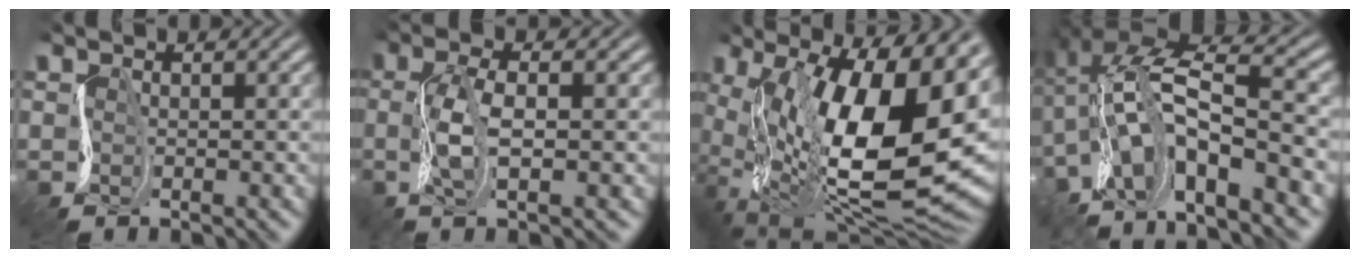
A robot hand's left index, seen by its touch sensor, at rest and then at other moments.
{"total": 3.5, "force": [-1.8, 0.1, 3.0], "torque": [-0.057, -0.011, -0.033]}
{"total": 17.1, "force": [-0.4, 7.7, 15.3], "torque": [-0.237, -0.041, 0.002]}
{"total": 9.1, "force": [-4.8, 2.1, 7.5], "torque": [-0.123, -0.002, -0.090]}